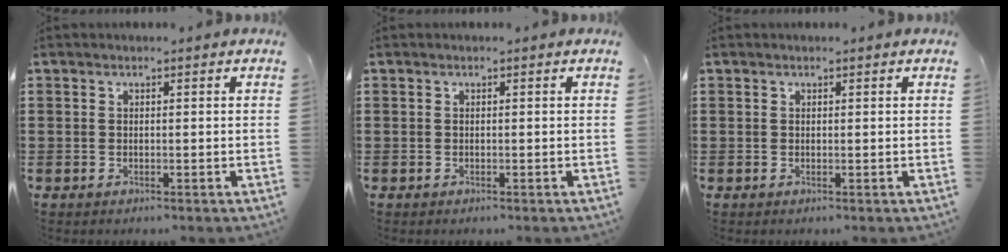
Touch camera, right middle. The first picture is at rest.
{"total": 0.0}
{"total": 0.0}